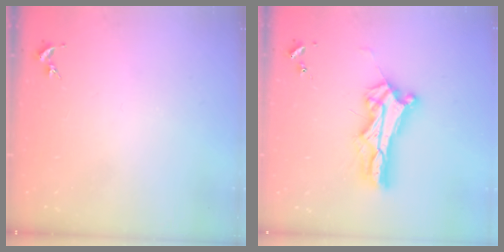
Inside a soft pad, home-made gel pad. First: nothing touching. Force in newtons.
{"total": 9.2, "press": 9.2, "slide": 0.7}